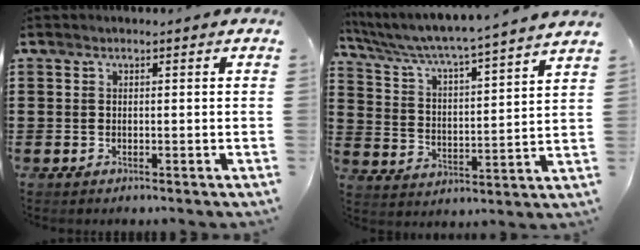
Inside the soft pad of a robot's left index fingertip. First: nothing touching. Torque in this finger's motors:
{"motor_torque": [1.09, -1.05, 0.55, 0.21]}